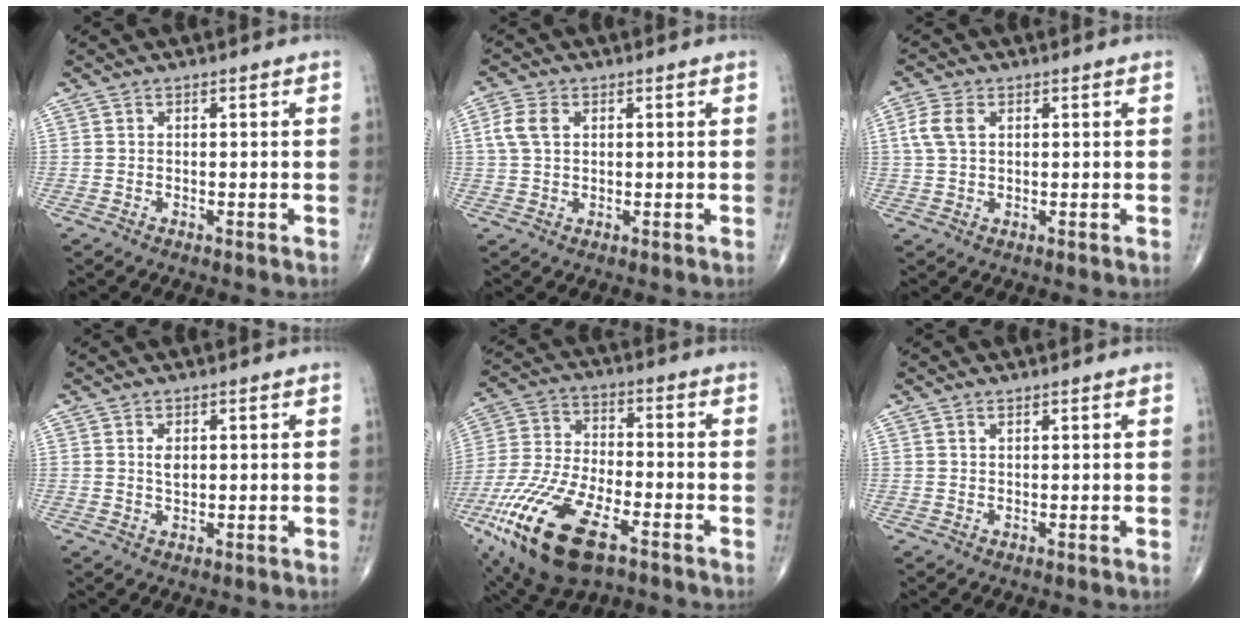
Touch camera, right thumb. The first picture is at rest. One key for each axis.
{"total": 4.7, "fx": 1.2, "fy": 3.1, "fz": 3.3, "tx": -0.075, "ty": 0.007, "tz": 0.023}
{"total": 4.6, "fx": 1.3, "fy": 2.9, "fz": 3.4, "tx": -0.081, "ty": 0.008, "tz": 0.024}
{"total": 2.2, "fx": 0.6, "fy": 1.2, "fz": 1.7, "tx": -0.027, "ty": -0.005, "tz": 0.013}
{"total": 21.3, "fx": -10.6, "fy": 9.0, "fz": 16.2, "tx": -0.357, "ty": 0.010, "tz": -0.192}
{"total": 0.6, "fx": 0.5, "fy": 0.2, "fz": 0.3, "tx": -0.006, "ty": -0.004, "tz": 0.008}